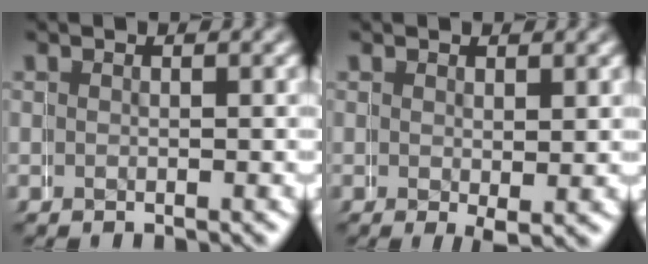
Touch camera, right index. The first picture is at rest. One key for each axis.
{"total": 1.1, "fx": 0.3, "fy": 0.2, "fz": 1.0, "tx": -0.012, "ty": -0.010, "tz": 0.007}